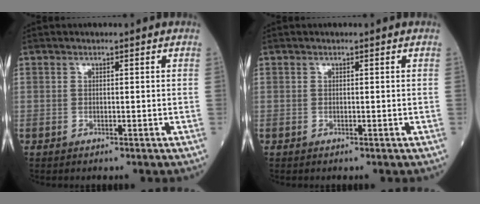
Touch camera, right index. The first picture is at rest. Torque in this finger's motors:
{"motor_torque": [0.00, 0.01, 0.04, 0.01]}